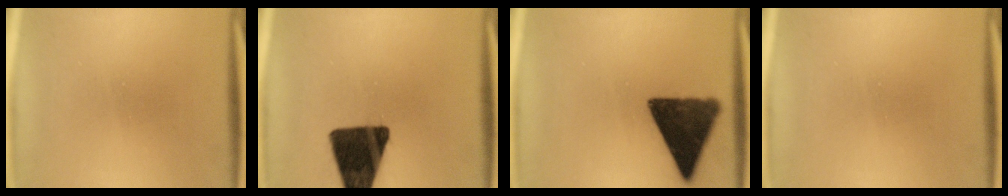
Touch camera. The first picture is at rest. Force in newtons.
{"total": 16.1}
{"total": 13.2}
{"total": 0.0}